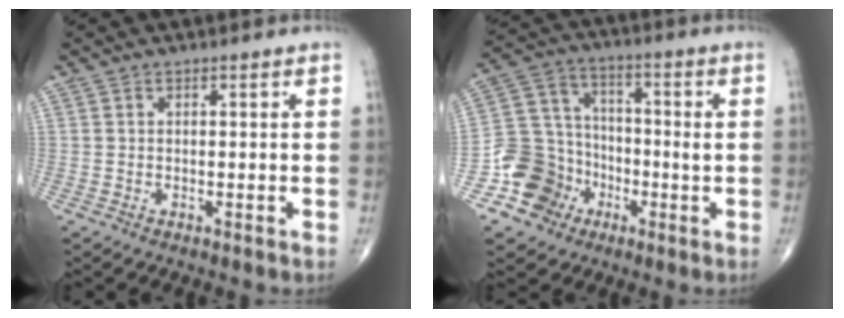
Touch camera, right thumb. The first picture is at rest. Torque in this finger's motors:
{"motor_torque": [2.24, 2.78, 0.12, -0.19, 0.03]}